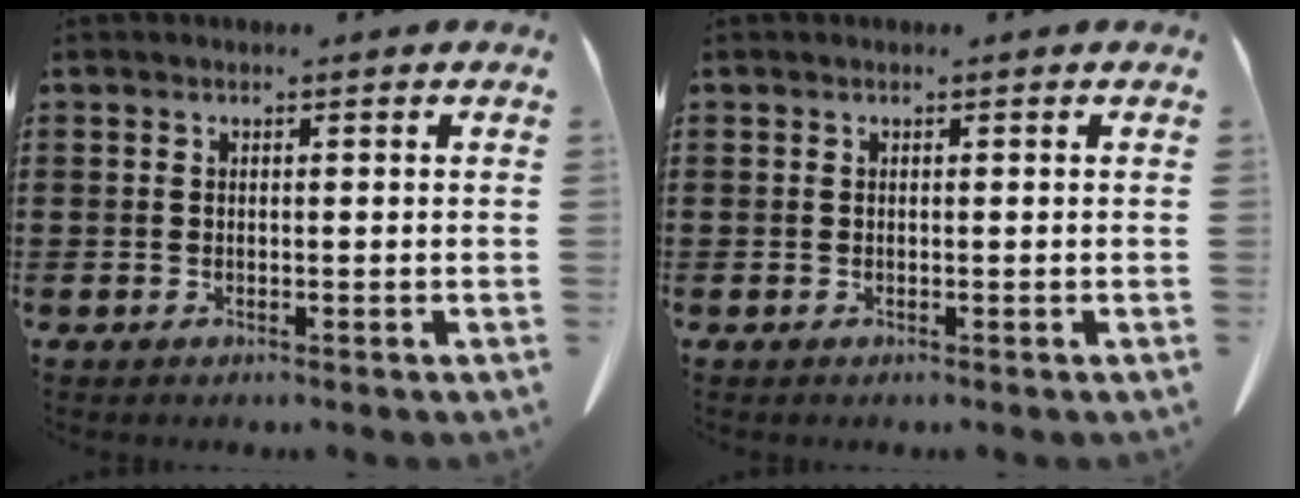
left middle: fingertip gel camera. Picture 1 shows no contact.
{"total": 0.0}